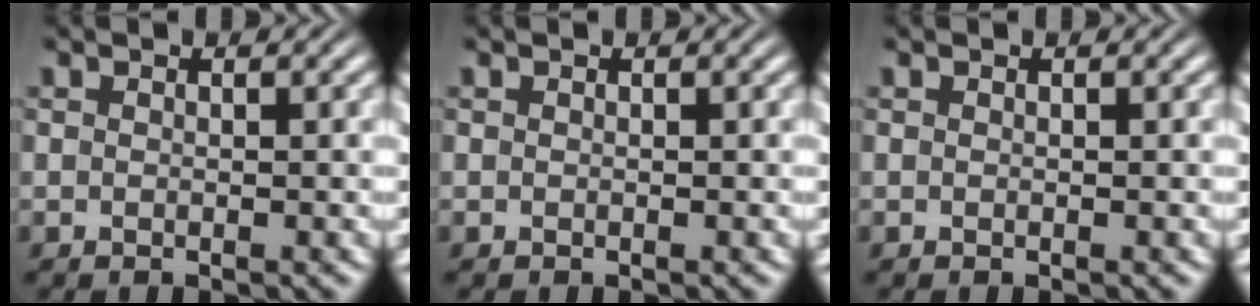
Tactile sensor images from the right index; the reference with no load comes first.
{"total": 0.0}
{"total": 0.0}